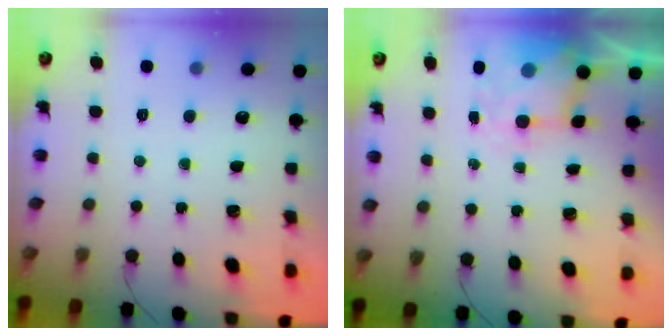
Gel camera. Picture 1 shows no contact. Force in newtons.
{"total": 3.6, "press": 3.5, "slide": 0.9}